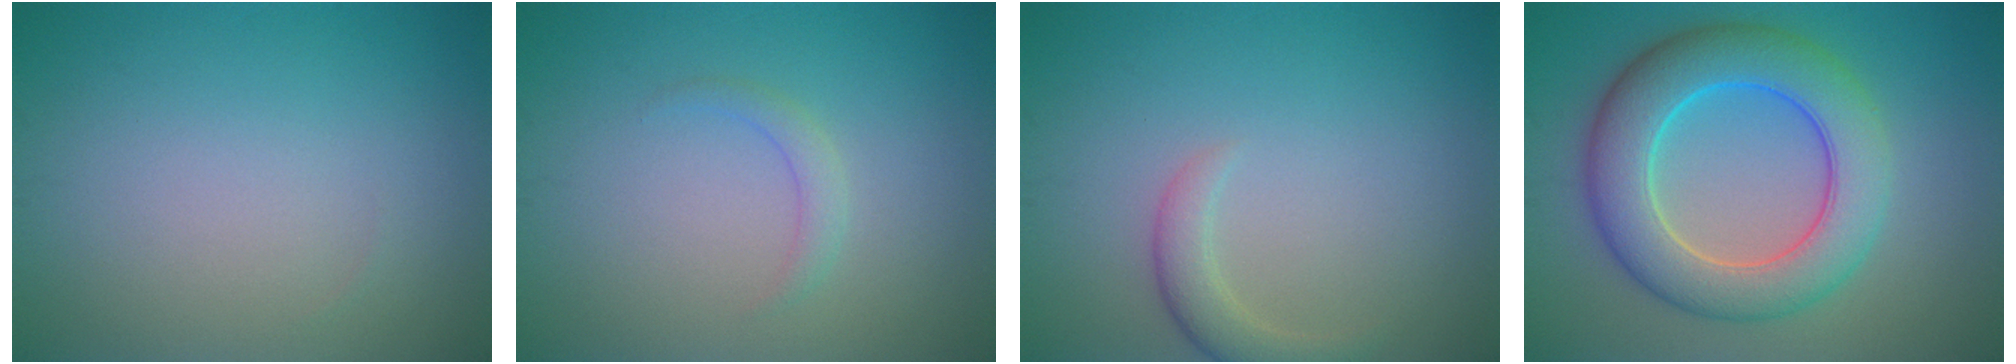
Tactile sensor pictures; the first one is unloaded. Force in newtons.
{"total": 1.2, "press": 1.2, "slide": 0.1}
{"total": 2.2, "press": 2.2, "slide": 0.2}
{"total": 8.6, "press": 8.6, "slide": 0.2}